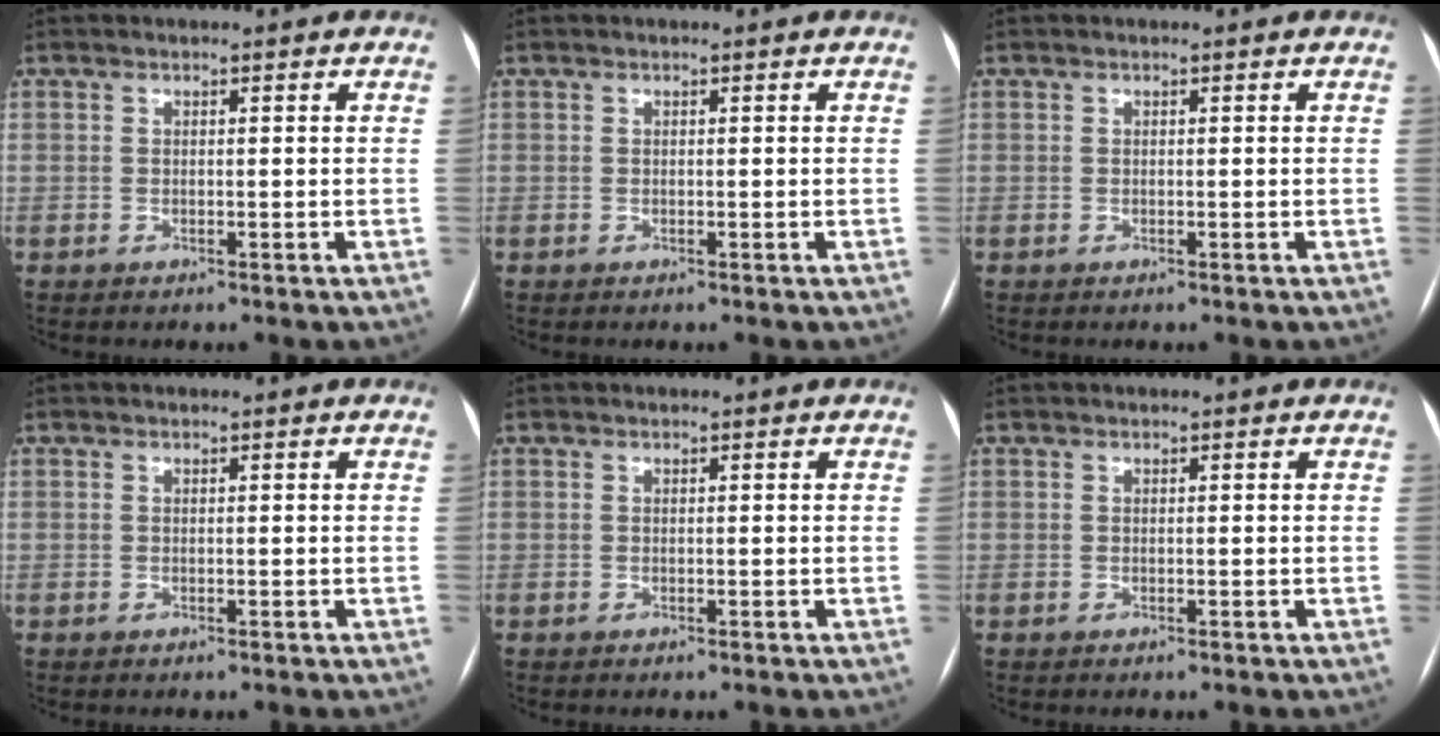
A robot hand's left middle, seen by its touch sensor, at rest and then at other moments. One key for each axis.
{"total": 0.0}
{"total": 0.0}
{"total": 0.0}
{"total": 0.0}
{"total": 0.0}